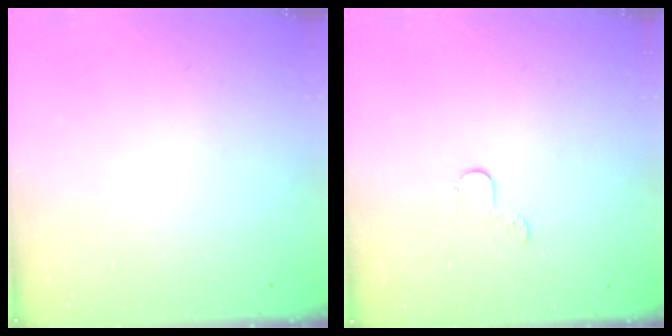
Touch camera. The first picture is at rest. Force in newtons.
{"total": 4.3, "press": 4.2, "slide": 0.5}